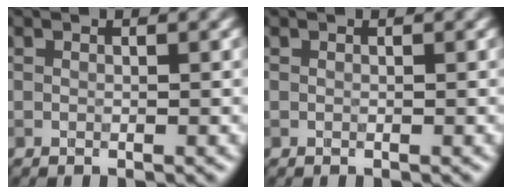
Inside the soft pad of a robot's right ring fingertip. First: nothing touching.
{"total": 0.0}